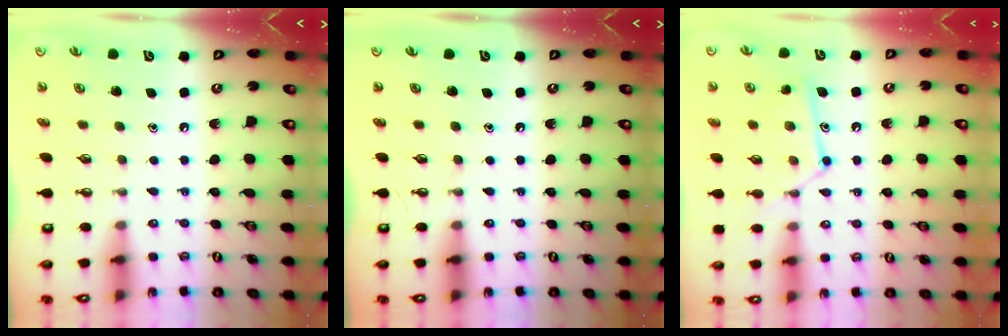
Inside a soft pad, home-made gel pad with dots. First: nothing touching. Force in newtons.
{"total": 0.0}
{"total": 11.2, "press": 11.2, "slide": 0.4}